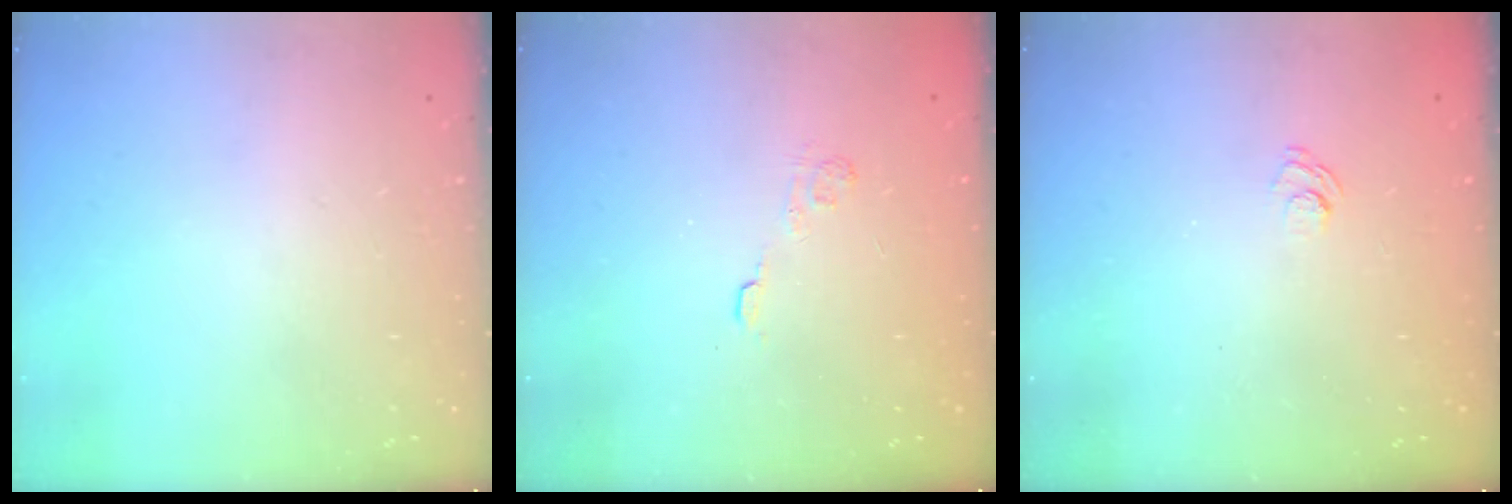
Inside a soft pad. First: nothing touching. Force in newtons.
{"total": 2.9, "press": 2.5, "slide": 1.4}
{"total": 2.3, "press": 1.8, "slide": 1.3}